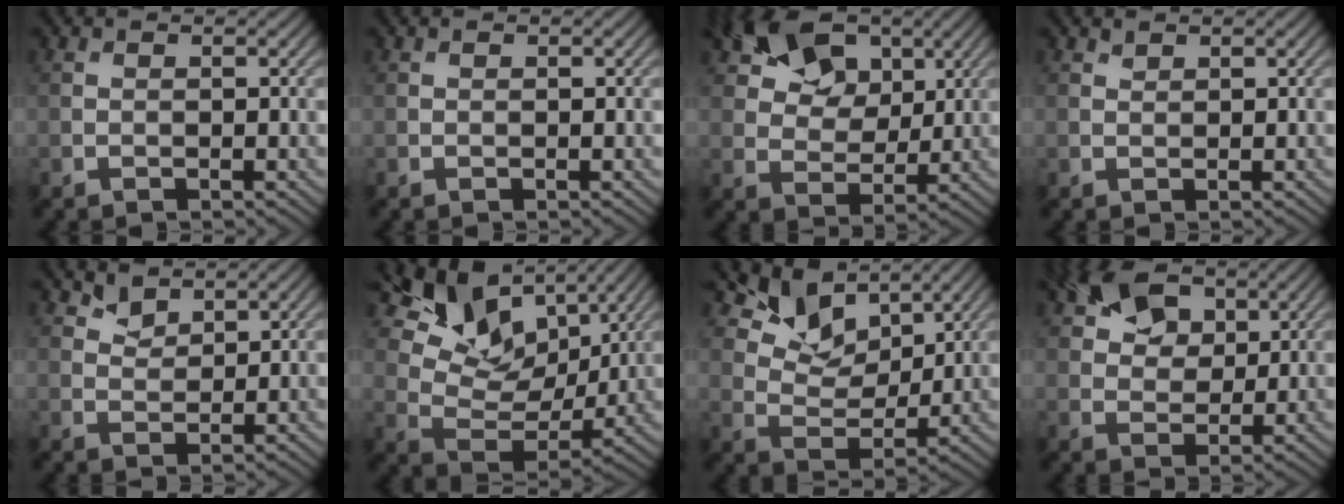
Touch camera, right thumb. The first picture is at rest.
{"total": 0.0}
{"total": 11.2, "force": [6.2, 6.9, 6.3], "torque": [-0.125, 0.011, 0.091]}
{"total": 0.7, "force": [0.6, 0.2, 0.1], "torque": [-0.002, -0.002, 0.015]}
{"total": 2.2, "force": [1.8, 1.1, 0.6], "torque": [-0.014, -0.006, 0.039]}
{"total": 13.3, "force": [7.9, 7.8, 7.3], "torque": [-0.152, 0.005, 0.139]}
{"total": 8.9, "force": [5.9, 5.1, 4.1], "torque": [-0.082, -0.003, 0.107]}
{"total": 7.8, "force": [4.2, 5.0, 4.4], "torque": [-0.095, 0.009, 0.068]}